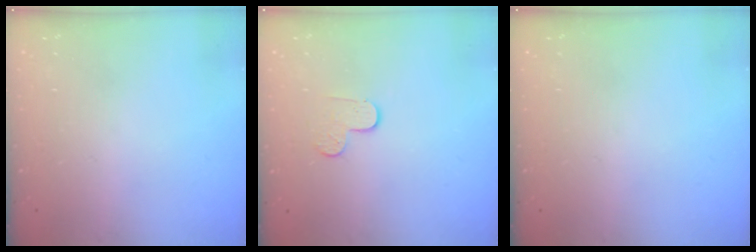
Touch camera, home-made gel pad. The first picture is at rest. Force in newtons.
{"total": 5.3, "press": 5.3, "slide": 0.4}
{"total": 0.0}